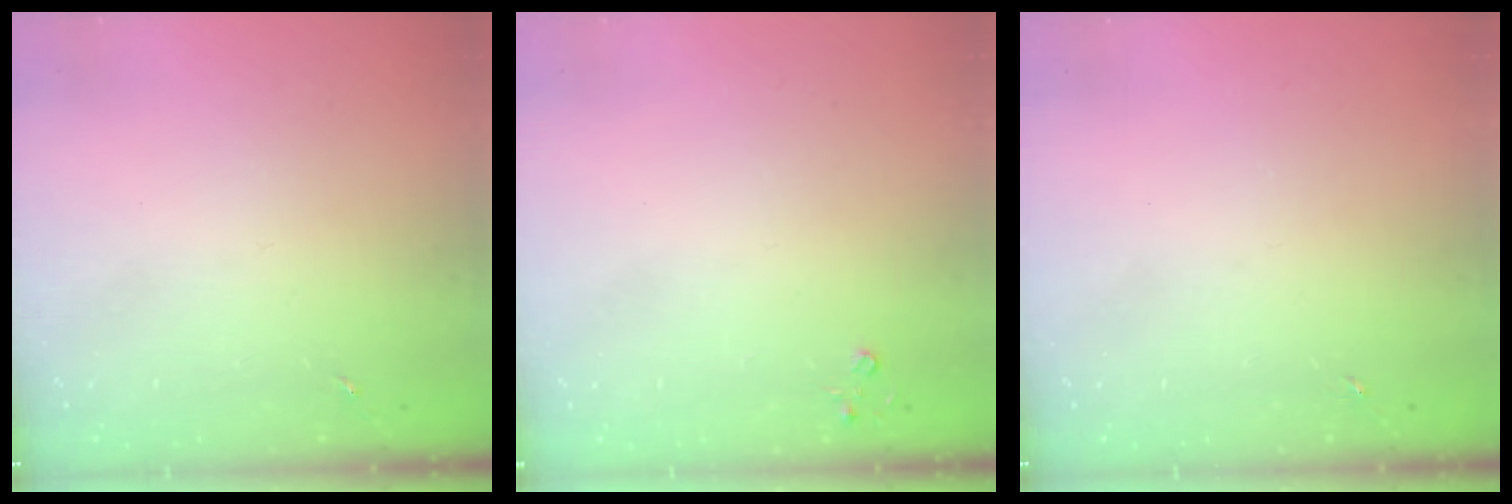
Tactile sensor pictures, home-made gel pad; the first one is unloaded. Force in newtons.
{"total": 2.3, "press": 2.3, "slide": 0.3}
{"total": 0.0}